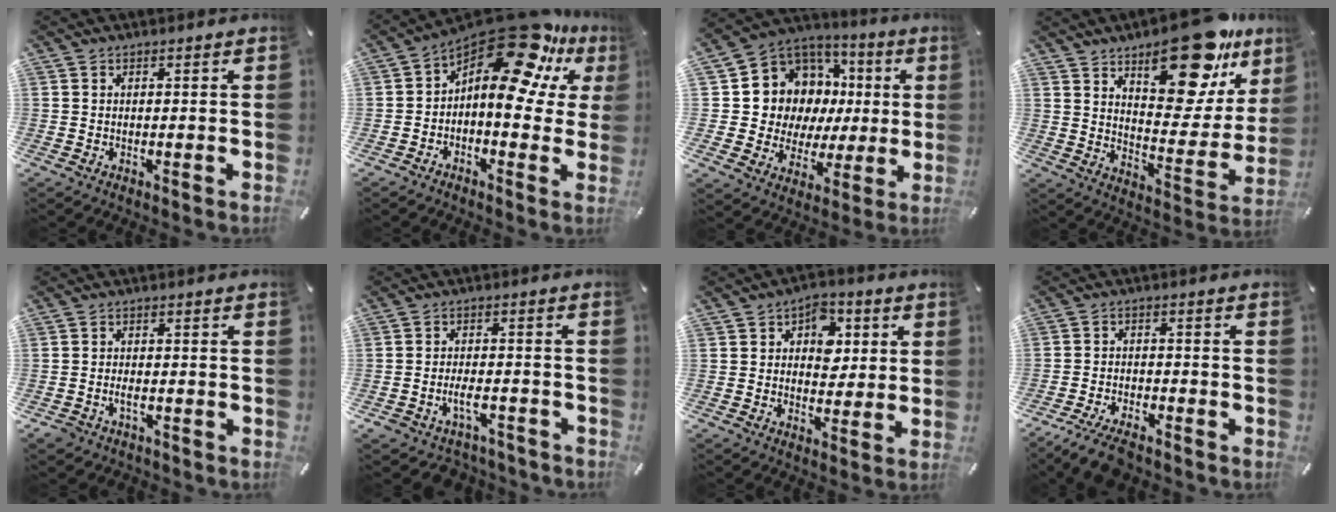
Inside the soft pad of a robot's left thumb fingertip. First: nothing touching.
{"total": 19.2, "force": [11.6, 7.7, 13.3], "torque": [-0.191, -0.090, 0.192]}
{"total": 11.7, "force": [2.5, 11.0, 2.8], "torque": [-0.047, -0.047, 0.068]}
{"total": 21.2, "force": [14.6, 8.9, 12.6], "torque": [-0.163, -0.101, 0.240]}
{"total": 3.0, "force": [-1.7, 2.1, 1.4], "torque": [-0.039, 0.001, -0.035]}
{"total": 6.2, "force": [-3.1, 3.9, 3.7], "torque": [-0.070, 0.009, -0.053]}
{"total": 8.2, "force": [1.5, 6.5, 4.8], "torque": [-0.050, -0.001, 0.019]}
{"total": 7.0, "force": [-5.7, 2.5, 3.2], "torque": [-0.069, 0.020, -0.109]}